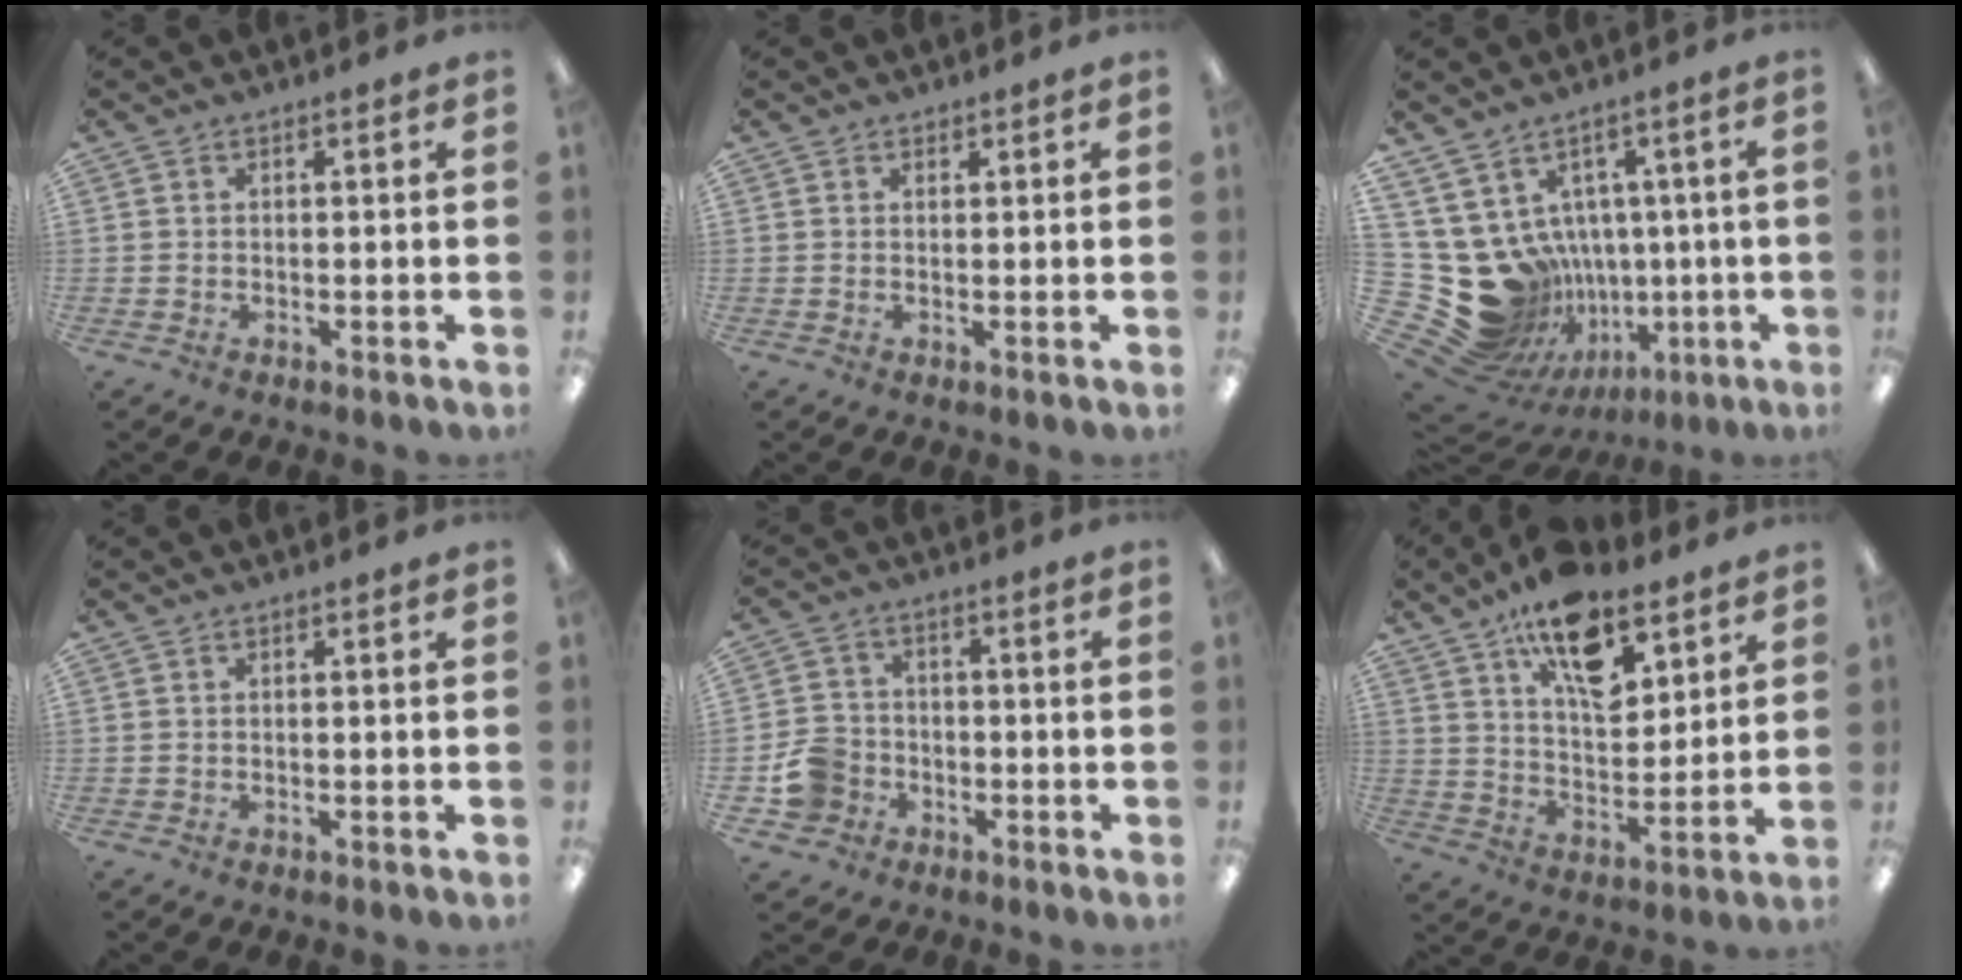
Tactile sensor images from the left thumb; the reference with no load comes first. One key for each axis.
{"total": 0.7, "fx": 0.6, "fy": 0.3, "fz": 0.0, "tx": -0.001, "ty": -0.001, "tz": 0.013}
{"total": 16.7, "fx": -0.8, "fy": 15.1, "fz": 7.1, "tx": -0.174, "ty": -0.031, "tz": 0.033}
{"total": 0.0}
{"total": 7.5, "fx": -2.6, "fy": 6.6, "fz": 2.4, "tx": -0.062, "ty": 0.024, "tz": -0.043}
{"total": 16.4, "fx": 10.2, "fy": 7.6, "fz": 10.4, "tx": -0.158, "ty": -0.047, "tz": 0.174}